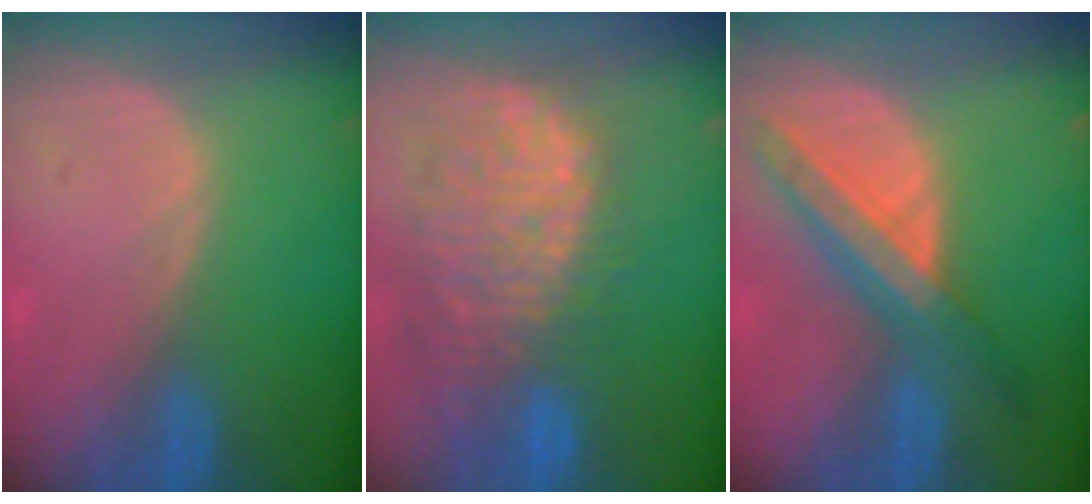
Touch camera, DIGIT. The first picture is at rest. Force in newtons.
{"total": 12.5, "press": 11.0, "slide": 5.9}
{"total": 8.4, "press": 7.5, "slide": 3.8}